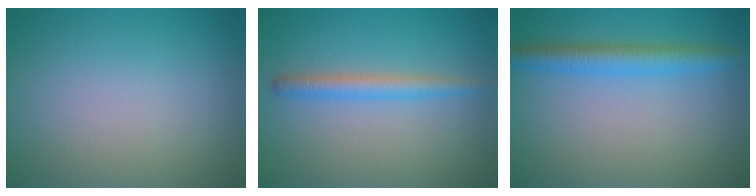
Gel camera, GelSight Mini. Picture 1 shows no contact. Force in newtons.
{"total": 2.2, "press": 2.2, "slide": 0.2}
{"total": 3.4, "press": 3.4, "slide": 0.2}